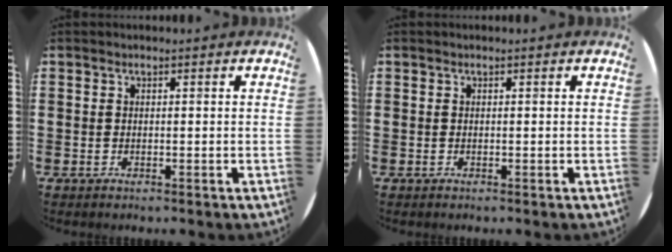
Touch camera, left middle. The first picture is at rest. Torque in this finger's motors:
{"motor_torque": [0.29, -0.53, -0.01, 0.01]}